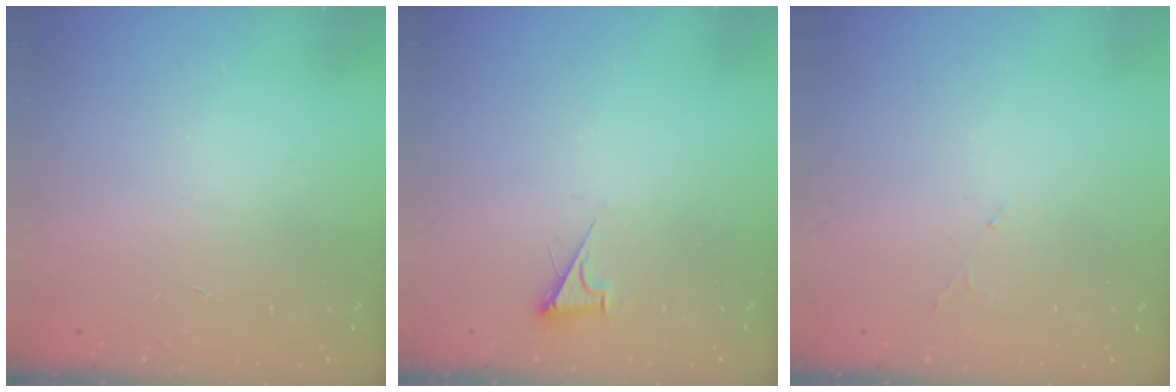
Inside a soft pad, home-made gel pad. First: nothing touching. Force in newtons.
{"total": 3.4, "press": 3.4, "slide": 0.4}
{"total": 2.8, "press": 2.8, "slide": 0.5}